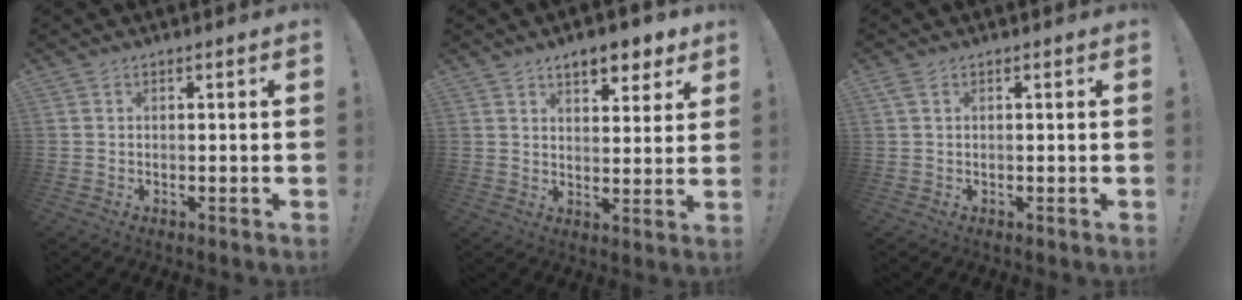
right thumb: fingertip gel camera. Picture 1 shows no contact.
{"total": 7.7, "force": [5.6, 3.3, 4.1], "torque": [-0.053, -0.029, 0.099]}
{"total": 1.6, "force": [0.7, 0.6, 1.3], "torque": [-0.027, 0.002, 0.012]}